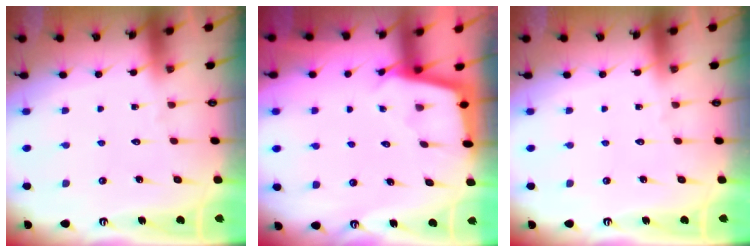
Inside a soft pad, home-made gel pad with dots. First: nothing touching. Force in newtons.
{"total": 2.4, "press": 2.4, "slide": 0.2}
{"total": 0.0}